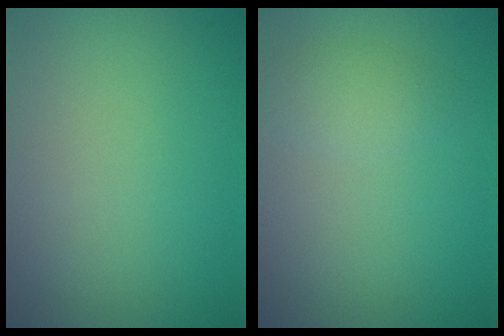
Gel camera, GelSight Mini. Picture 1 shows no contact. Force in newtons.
{"total": 1.8, "press": 1.8, "slide": 0.2}